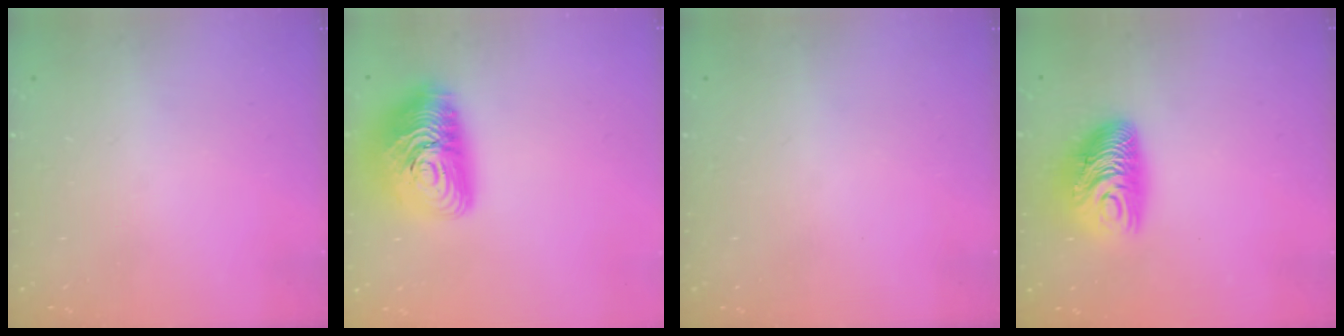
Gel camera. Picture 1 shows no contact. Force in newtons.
{"total": 18.5, "press": 18.5, "slide": 1.1}
{"total": 0.0}
{"total": 11.1, "press": 11.1, "slide": 0.8}